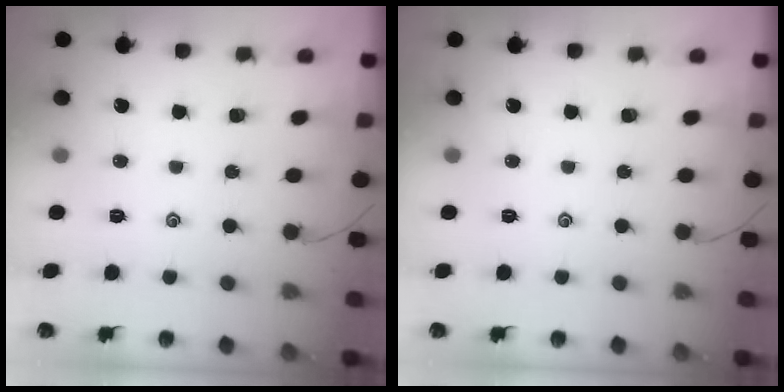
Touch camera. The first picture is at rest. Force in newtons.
{"total": 0.0}